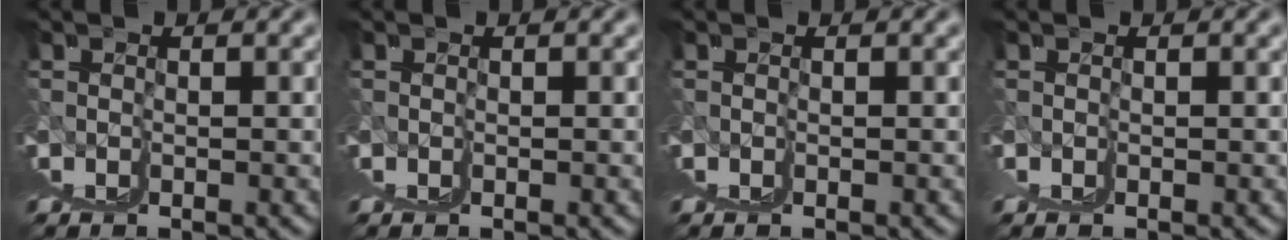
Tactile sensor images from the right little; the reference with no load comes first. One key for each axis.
{"total": 0.6, "fx": 0.1, "fy": -0.4, "fz": -0.3, "tx": 0.006, "ty": 0.001, "tz": 0.002}
{"total": 0.0}
{"total": 1.6, "fx": 0.5, "fy": -1.2, "fz": -1.0, "tx": 0.019, "ty": 0.002, "tz": 0.008}